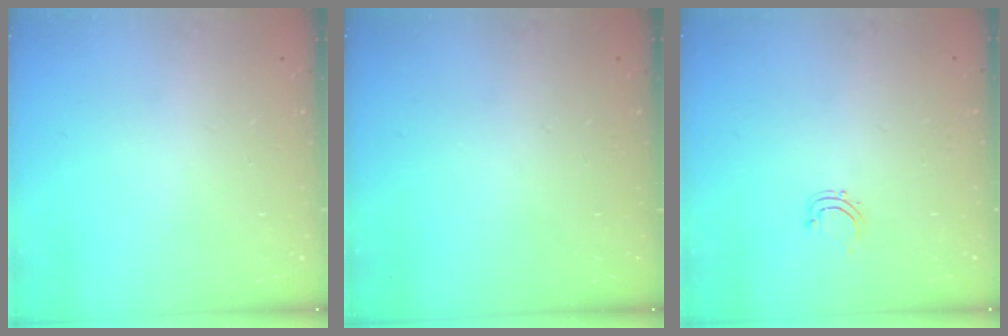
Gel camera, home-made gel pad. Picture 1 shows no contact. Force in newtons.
{"total": 0.0}
{"total": 2.8, "press": 2.8, "slide": 0.5}